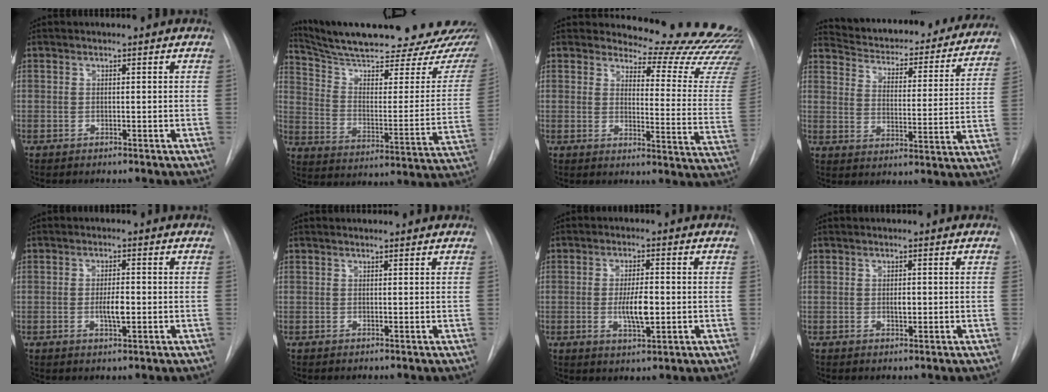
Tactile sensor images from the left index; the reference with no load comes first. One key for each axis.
{"total": 29.2, "fx": 25.6, "fy": 3.6, "fz": 13.5, "tx": -0.202, "ty": -0.074, "tz": 0.342}
{"total": 20.8, "fx": 20.3, "fy": 2.8, "fz": 3.4, "tx": -0.021, "ty": -0.159, "tz": 0.207}
{"total": 27.7, "fx": 25.4, "fy": 6.5, "fz": 8.9, "tx": -0.133, "ty": -0.055, "tz": 0.315}
{"total": 3.2, "fx": -0.5, "fy": 0.8, "fz": 3.1, "tx": -0.056, "ty": -0.001, "tz": -0.005}
{"total": 2.4, "fx": 2.4, "fy": 0.3, "fz": 0.6, "tx": -0.013, "ty": 0.015, "tz": 0.026}
{"total": 5.6, "fx": -0.7, "fy": 1.5, "fz": 5.3, "tx": -0.098, "ty": -0.007, "tz": -0.009}
{"total": 1.1, "fx": 0.1, "fy": 0.6, "fz": 0.9, "tx": -0.017, "ty": -0.002, "tz": 0.004}